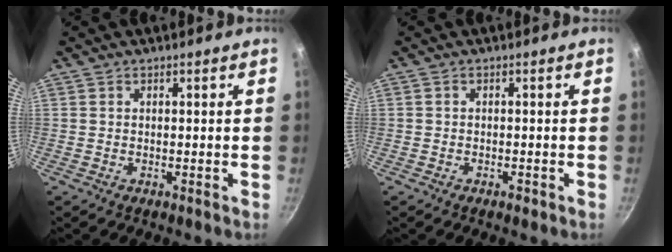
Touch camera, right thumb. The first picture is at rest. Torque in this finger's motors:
{"motor_torque": [-0.21, 0.11, -0.18, -0.03, 0.08]}